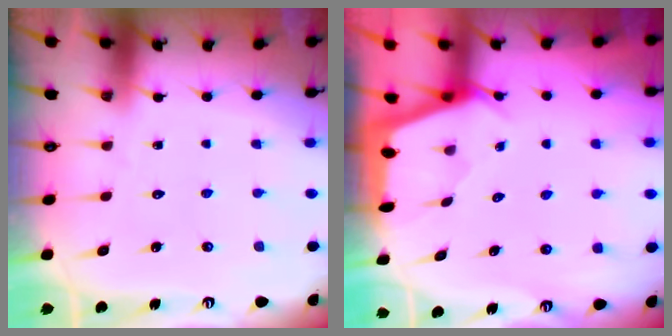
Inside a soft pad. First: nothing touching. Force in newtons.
{"total": 2.2, "press": 2.2, "slide": 0.3}